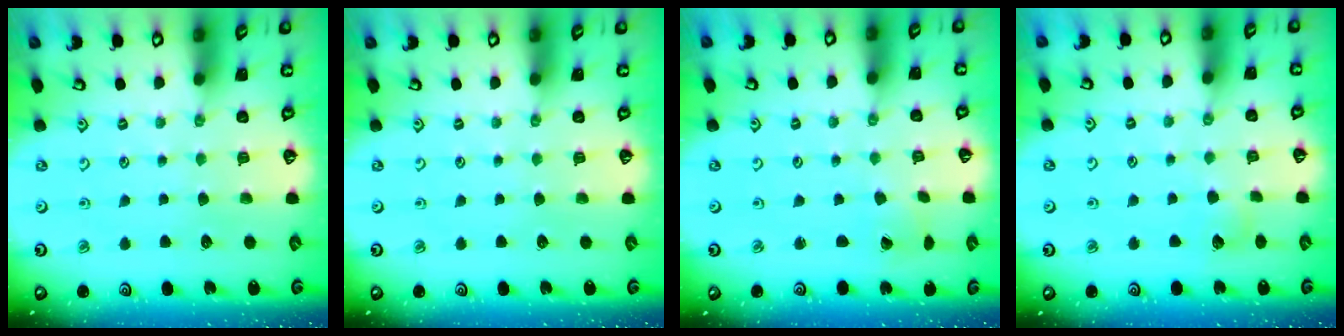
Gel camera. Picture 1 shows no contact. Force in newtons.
{"total": 0.0}
{"total": 0.8, "press": 0.8, "slide": 0.1}
{"total": 4.2, "press": 4.1, "slide": 0.6}